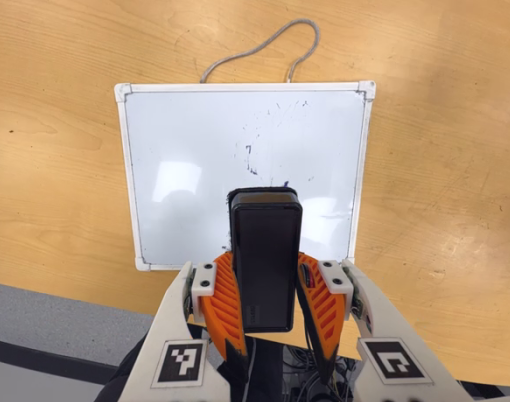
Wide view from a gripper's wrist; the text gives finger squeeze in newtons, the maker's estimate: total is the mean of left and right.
{"total": 9.5, "left": 7.9, "right": 11.0}